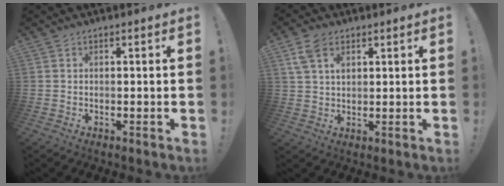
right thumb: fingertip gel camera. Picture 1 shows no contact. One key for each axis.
{"total": 6.3, "fx": 2.9, "fy": 4.0, "fz": 3.9, "tx": -0.066, "ty": -0.004, "tz": 0.057}